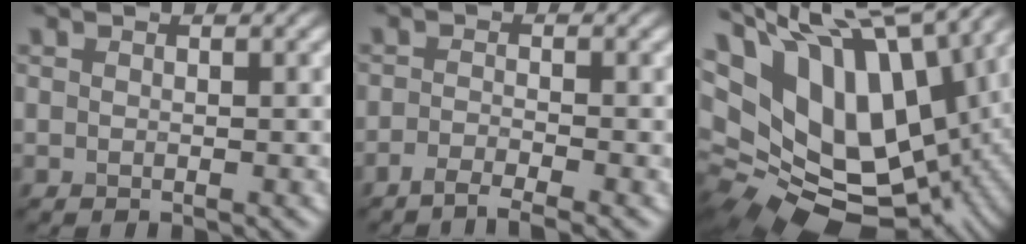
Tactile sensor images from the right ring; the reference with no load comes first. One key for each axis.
{"total": 2.2, "fx": -1.7, "fy": 0.3, "fz": 1.3, "tx": -0.026, "ty": -0.006, "tz": -0.038}
{"total": 19.8, "fx": 6.1, "fy": 12.2, "fz": 14.3, "tx": -0.258, "ty": 0.023, "tz": 0.137}